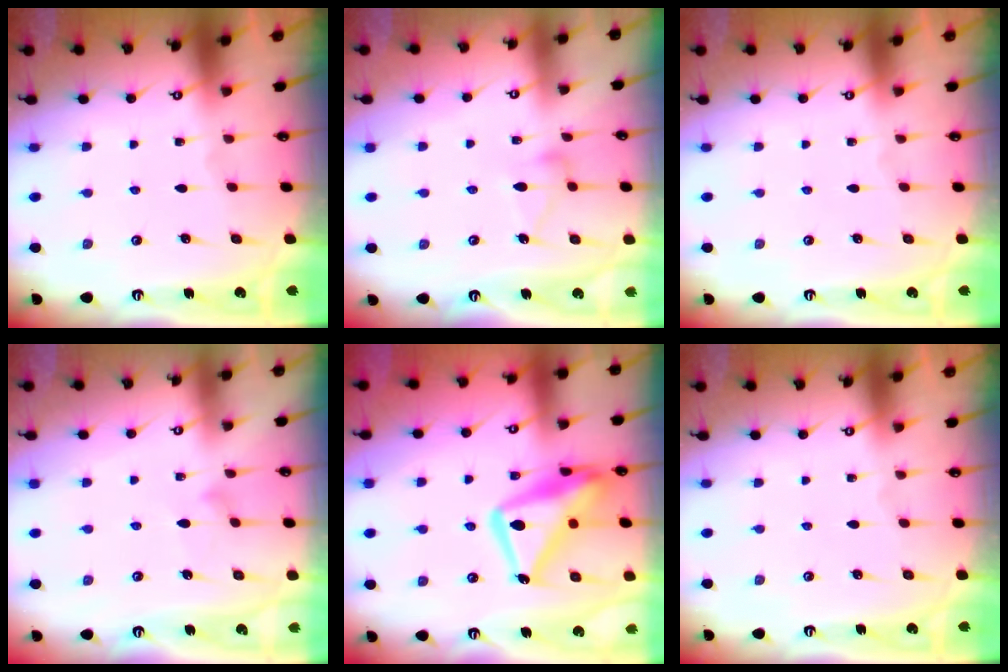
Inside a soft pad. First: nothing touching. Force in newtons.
{"total": 7.9, "press": 7.9, "slide": 0.5}
{"total": 0.0}
{"total": 8.4, "press": 8.3, "slide": 0.4}
{"total": 18.9, "press": 18.8, "slide": 1.8}
{"total": 0.0}